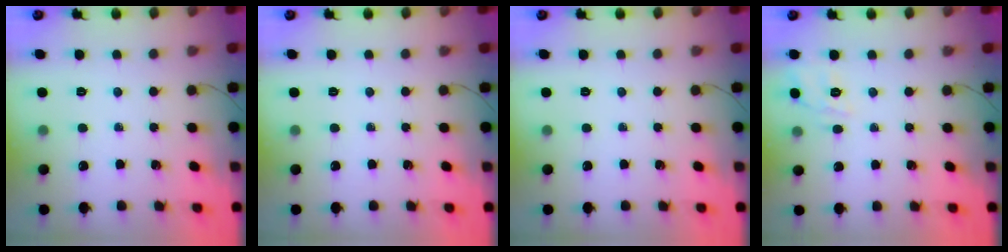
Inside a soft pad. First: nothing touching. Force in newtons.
{"total": 0.0}
{"total": 0.0}
{"total": 8.7, "press": 8.6, "slide": 1.5}